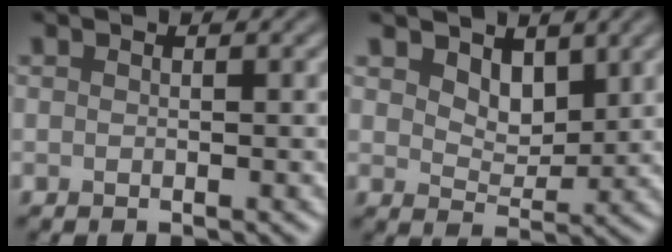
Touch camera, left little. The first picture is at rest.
{"total": 2.7, "force": [1.8, 1.6, 1.1], "torque": [-0.031, -0.011, 0.028]}